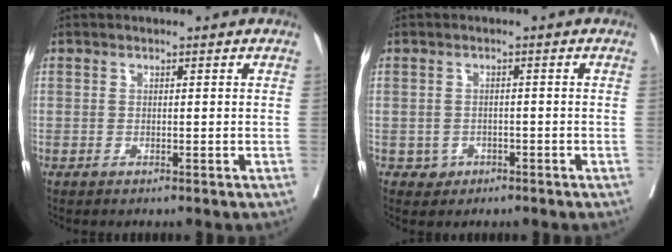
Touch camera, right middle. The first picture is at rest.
{"total": 1.8, "force": [-0.7, 1.6, 0.2], "torque": [-0.003, 0.007, -0.007]}